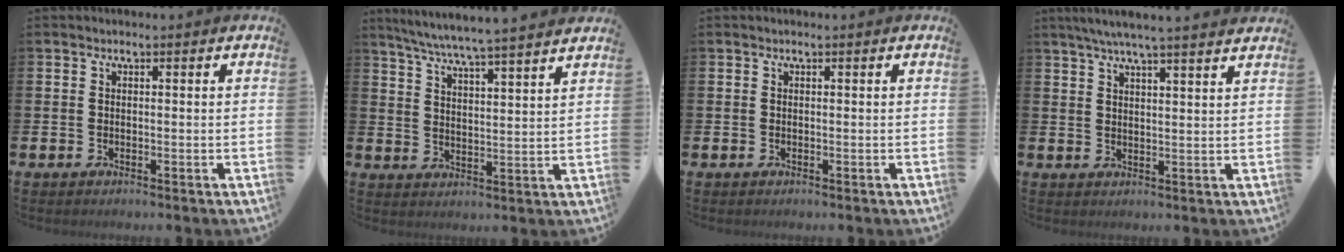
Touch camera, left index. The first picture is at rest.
{"total": 6.4, "force": [6.1, -0.6, 1.9], "torque": [-0.062, -0.040, 0.107]}
{"total": 0.0}
{"total": 5.3, "force": [4.9, -0.5, 1.9], "torque": [-0.049, -0.016, 0.087]}